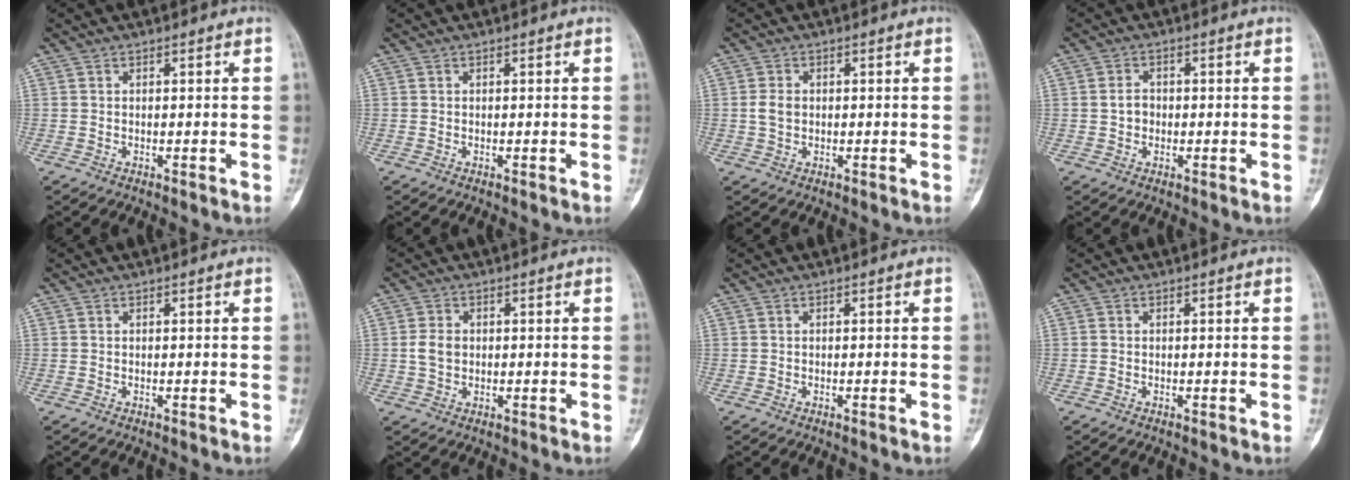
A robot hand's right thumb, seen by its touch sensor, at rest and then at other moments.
{"total": 0.0}
{"total": 2.6, "force": [0.1, 1.9, 1.7], "torque": [-0.032, 0.004, 0.000]}
{"total": 2.6, "force": [-0.2, 2.2, 1.4], "torque": [-0.017, 0.010, -0.007]}
{"total": 0.0}
{"total": 3.4, "force": [0.1, 2.6, 2.1], "torque": [-0.037, 0.005, 0.002]}
{"total": 0.0}
{"total": 0.0}